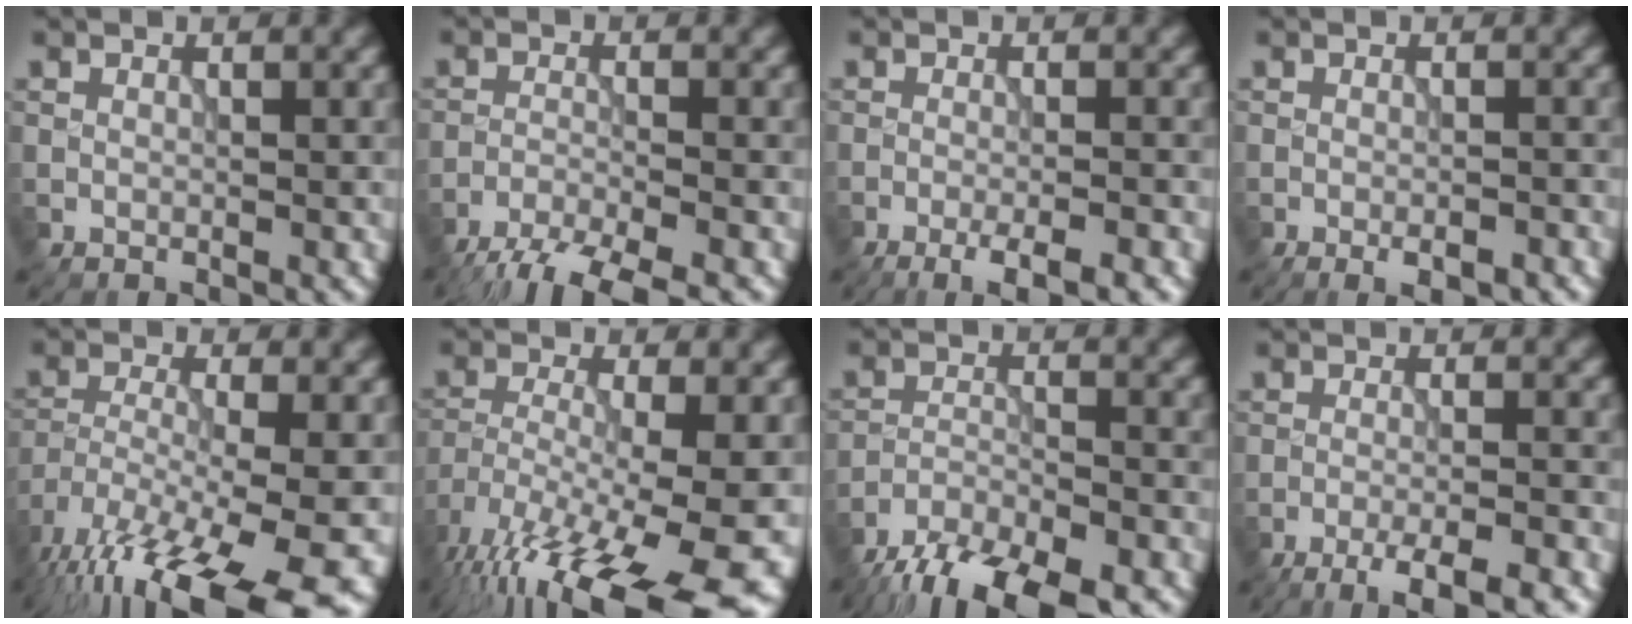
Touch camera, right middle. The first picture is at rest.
{"total": 5.9, "force": [-5.0, 0.8, 3.1], "torque": [-0.055, -0.022, -0.094]}
{"total": 3.9, "force": [-2.3, 0.6, 3.1], "torque": [-0.045, 0.004, -0.038]}
{"total": 2.4, "force": [-1.4, 0.6, 1.8], "torque": [-0.025, -0.002, -0.021]}
{"total": 15.6, "force": [-10.5, 4.1, 10.8], "torque": [-0.207, -0.041, -0.159]}
{"total": 16.9, "force": [-10.0, 5.0, 12.6], "torque": [-0.231, -0.027, -0.144]}
{"total": 11.9, "force": [-10.2, 3.5, 5.0], "torque": [-0.086, -0.030, -0.162]}
{"total": 5.4, "force": [-3.6, 0.9, 4.0], "torque": [-0.057, 0.002, -0.062]}